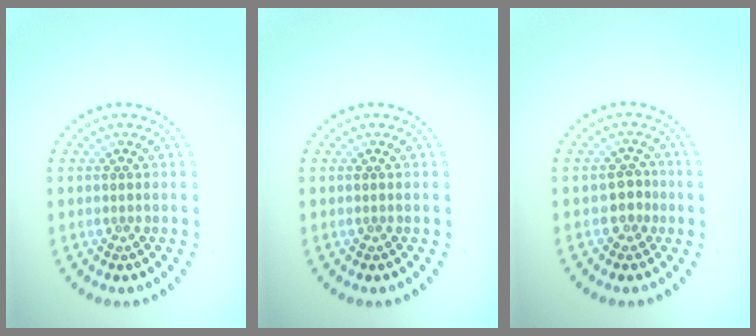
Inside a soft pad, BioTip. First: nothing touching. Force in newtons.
{"total": 0.0}
{"total": 1.7, "press": 1.3, "slide": 1.1}